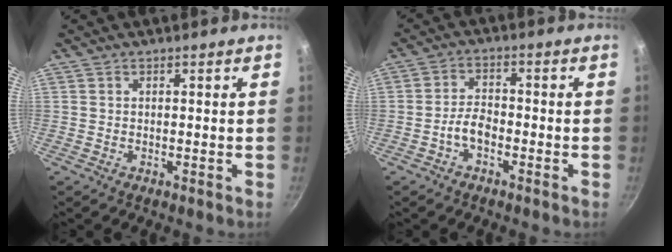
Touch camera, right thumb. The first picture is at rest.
{"total": 4.0, "force": [-2.0, 2.2, 2.7], "torque": [-0.044, 0.027, -0.042]}